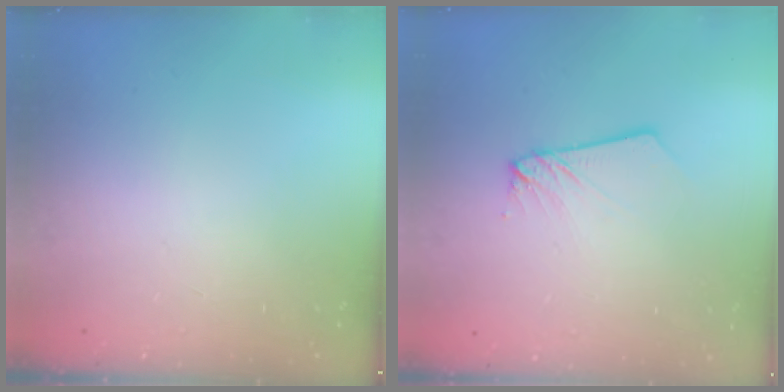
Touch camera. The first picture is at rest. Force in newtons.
{"total": 2.6, "press": 2.6, "slide": 0.2}